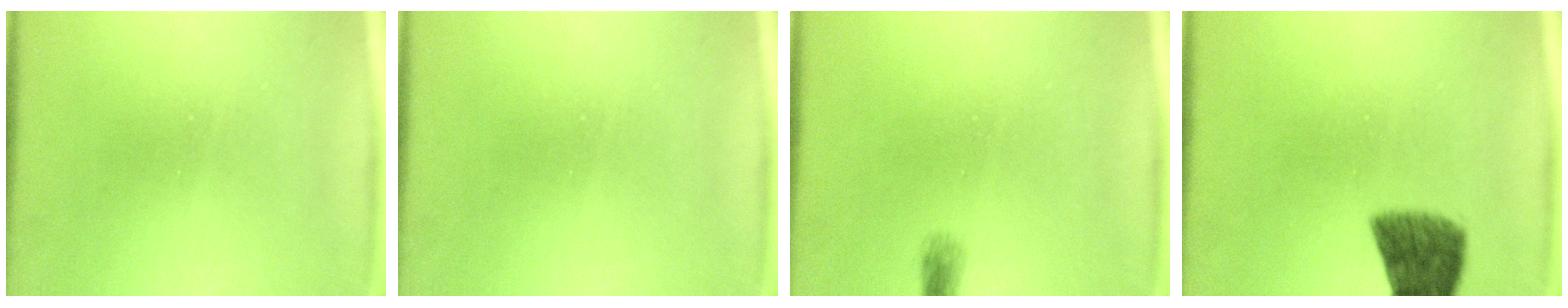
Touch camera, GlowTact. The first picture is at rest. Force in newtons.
{"total": 0.0}
{"total": 0.6}
{"total": 7.8}